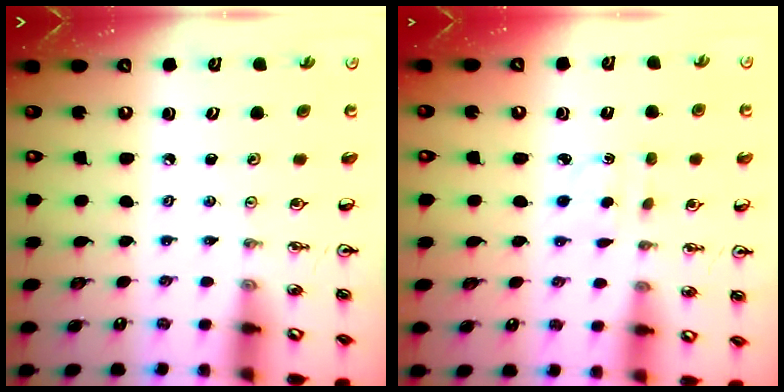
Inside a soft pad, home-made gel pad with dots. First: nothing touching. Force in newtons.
{"total": 1.6, "press": 1.5, "slide": 0.5}